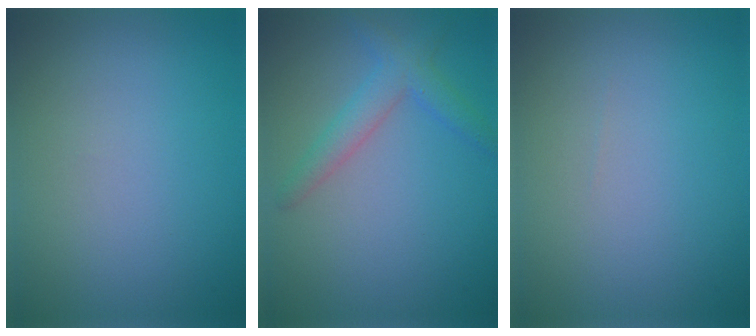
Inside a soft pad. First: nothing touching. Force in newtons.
{"total": 2.9, "press": 2.9, "slide": 0.1}
{"total": 0.0}